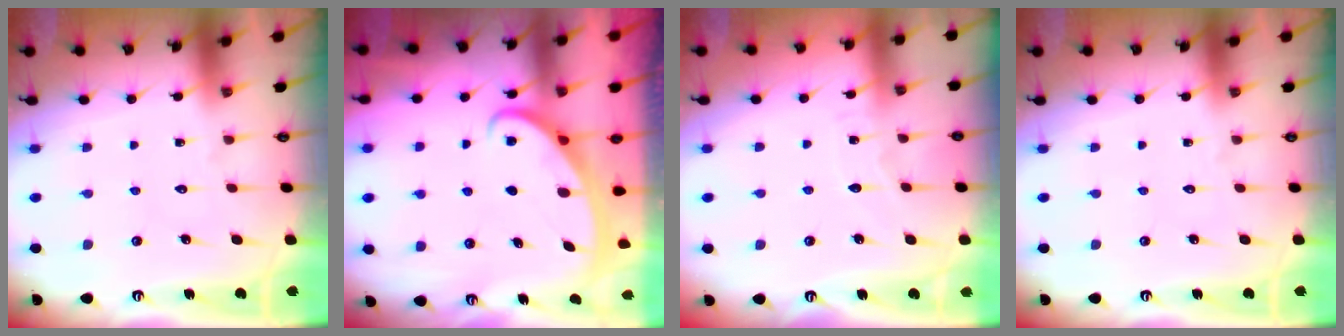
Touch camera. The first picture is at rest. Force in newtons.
{"total": 2.7, "press": 2.7, "slide": 0.4}
{"total": 4.0, "press": 4.0, "slide": 0.4}
{"total": 0.0}